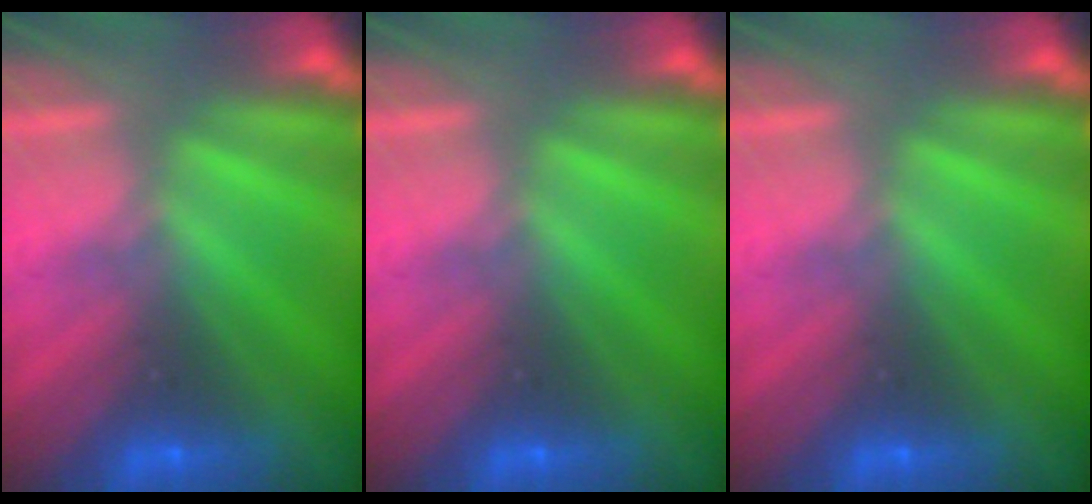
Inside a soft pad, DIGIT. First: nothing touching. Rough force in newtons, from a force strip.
{"total": 0.0}
{"total": 0.0}